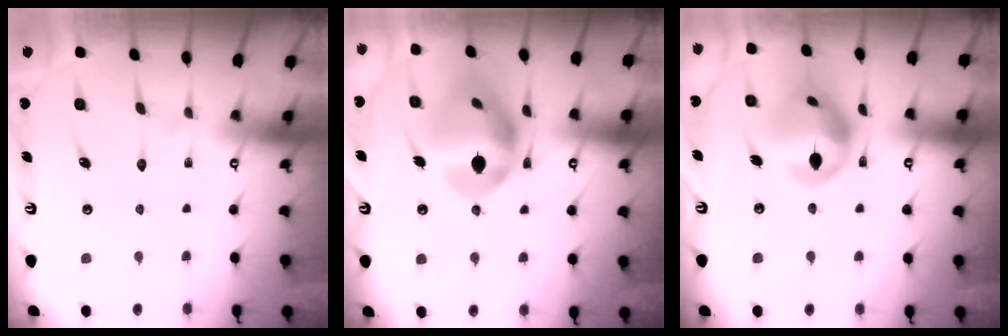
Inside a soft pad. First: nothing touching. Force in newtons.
{"total": 14.8, "press": 14.7, "slide": 1.4}
{"total": 14.7, "press": 14.5, "slide": 2.1}